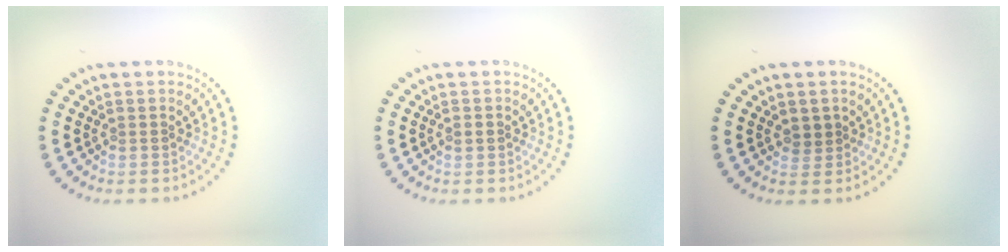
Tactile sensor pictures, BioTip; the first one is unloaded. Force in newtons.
{"total": 0.9, "press": 0.9, "slide": 0.2}
{"total": 1.3, "press": 1.0, "slide": 0.7}